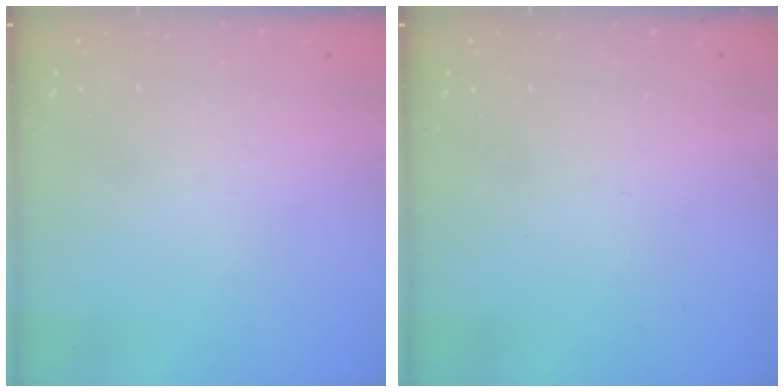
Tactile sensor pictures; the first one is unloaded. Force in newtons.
{"total": 0.0}